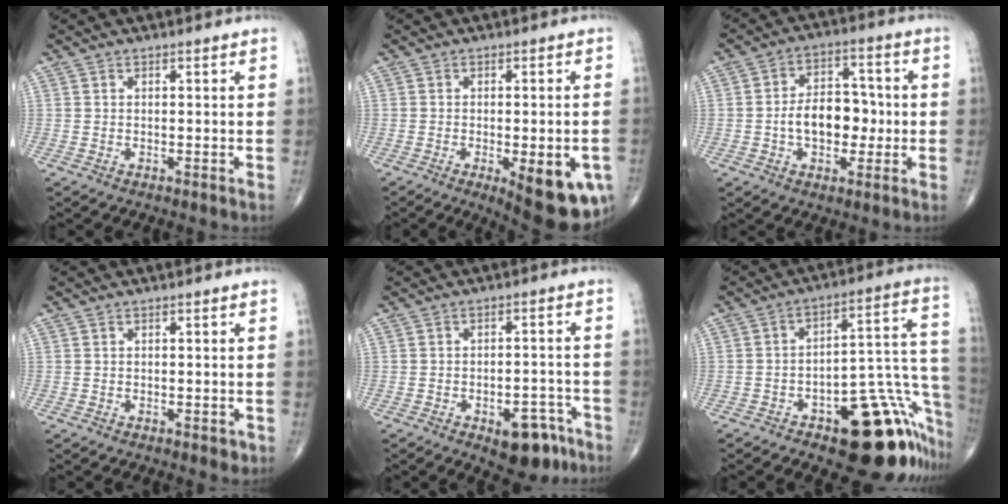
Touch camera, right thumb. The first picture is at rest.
{"total": 13.6, "force": [-4.7, 4.8, 11.9], "torque": [-0.120, -0.001, -0.045]}
{"total": 10.3, "force": [-1.3, 6.7, 7.7], "torque": [-0.092, 0.026, -0.026]}
{"total": 1.0, "force": [-0.4, 0.6, 0.8], "torque": [-0.008, -0.002, -0.003]}
{"total": 8.9, "force": [-5.1, 4.6, 5.8], "torque": [-0.051, 0.035, -0.061]}
{"total": 22.9, "force": [-11.5, 9.4, 17.4], "torque": [-0.126, 0.101, -0.150]}